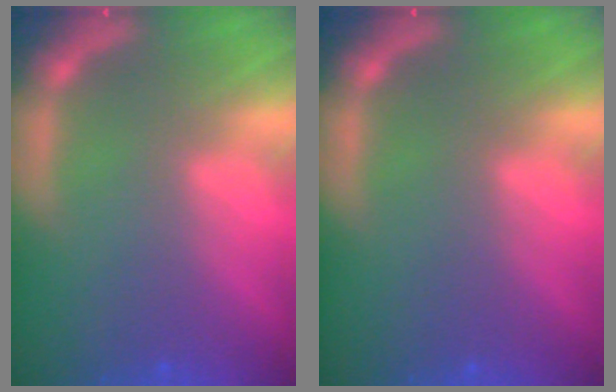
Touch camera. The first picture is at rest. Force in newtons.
{"total": 0.0}